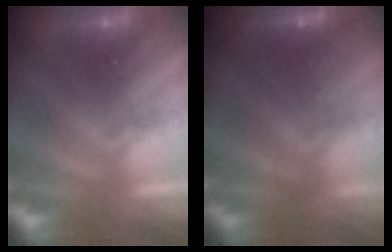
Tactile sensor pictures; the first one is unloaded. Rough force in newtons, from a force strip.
{"total": 6.3}